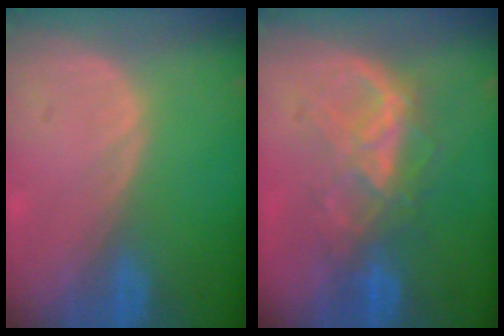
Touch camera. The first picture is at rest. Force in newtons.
{"total": 6.4, "press": 6.4, "slide": 0.8}